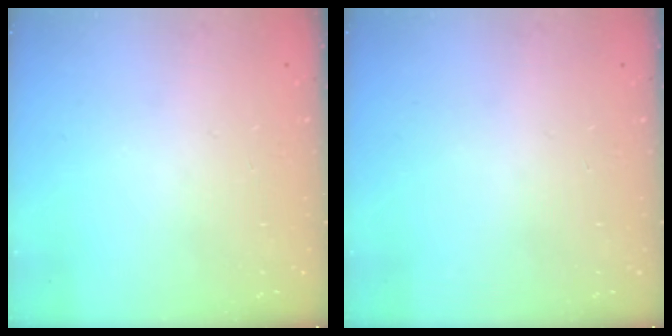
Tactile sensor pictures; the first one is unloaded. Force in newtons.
{"total": 0.0}